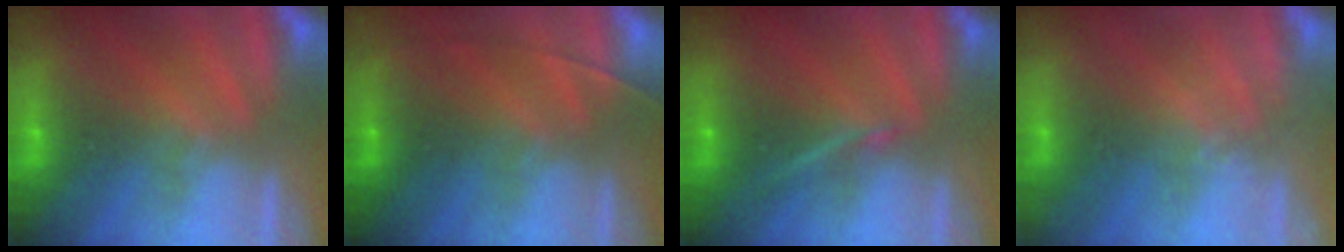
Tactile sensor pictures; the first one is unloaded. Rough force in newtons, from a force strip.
{"total": 1.5}
{"total": 2.1}
{"total": 2.2}